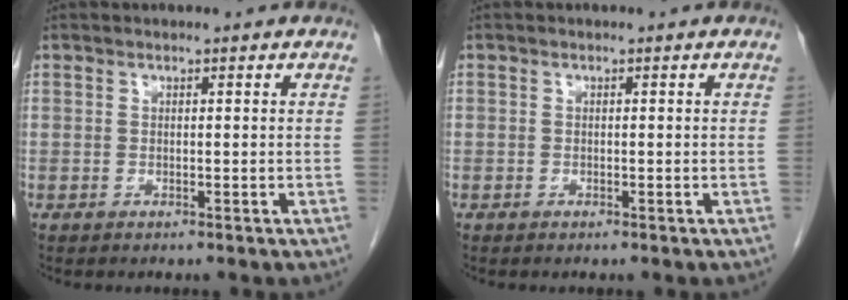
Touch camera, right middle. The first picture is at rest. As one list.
[{"total": 0.0}]